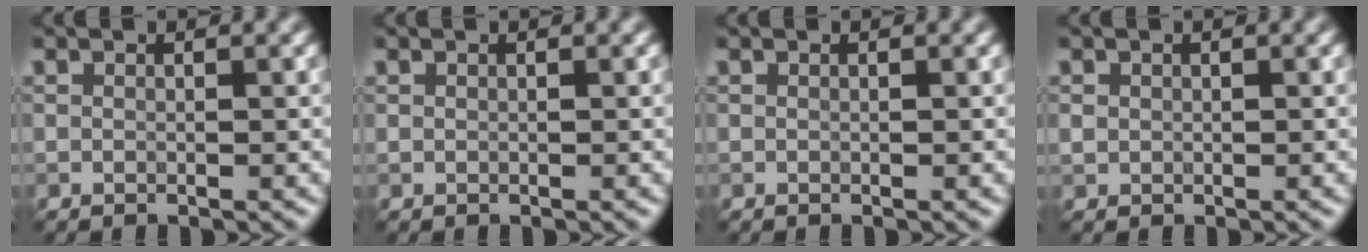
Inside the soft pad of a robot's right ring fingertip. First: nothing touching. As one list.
[{"total": 0.0}, {"total": 0.0}, {"total": 0.7, "force": [0.1, 0.7, 0.2], "torque": [0.000, -0.002, 0.003]}]